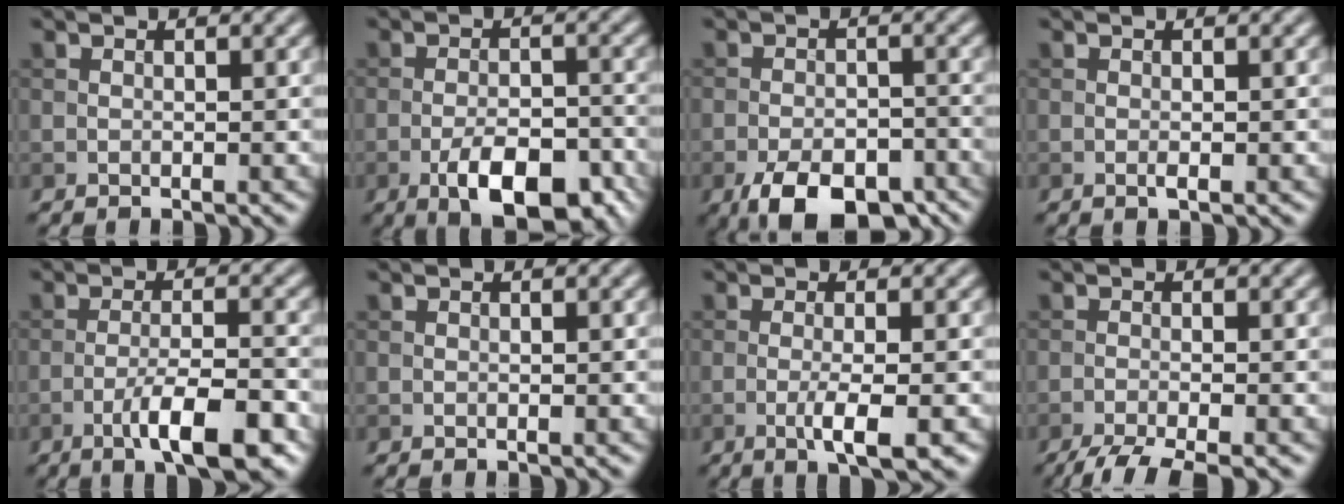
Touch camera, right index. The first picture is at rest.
{"total": 7.3, "force": [-3.8, 3.0, 5.4], "torque": [-0.085, 0.001, -0.062]}
{"total": 8.0, "force": [-5.0, 3.7, 5.0], "torque": [-0.078, -0.017, -0.076]}
{"total": 0.6, "force": [-0.2, 0.1, 0.5], "torque": [-0.012, -0.002, -0.004]}
{"total": 6.3, "force": [-3.3, 1.3, 5.2], "torque": [-0.089, 0.004, -0.055]}
{"total": 0.0}
{"total": 3.6, "force": [-1.1, 0.7, 3.4], "torque": [-0.058, 0.000, -0.024]}
{"total": 4.5, "force": [-3.2, 0.8, 3.0], "torque": [-0.045, -0.003, -0.067]}